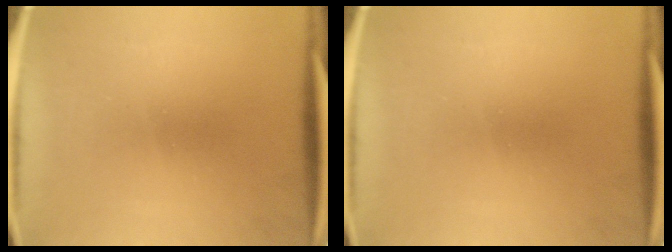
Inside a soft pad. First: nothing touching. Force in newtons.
{"total": 0.0}